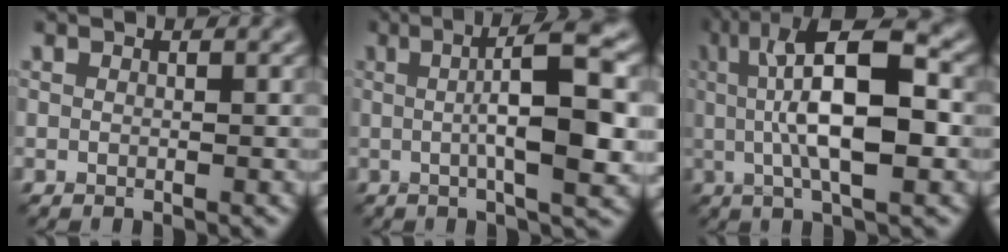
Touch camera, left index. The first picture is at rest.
{"total": 8.9, "force": [0.5, 2.0, 8.7], "torque": [-0.116, 0.007, 0.004]}
{"total": 10.4, "force": [1.1, 3.3, 9.8], "torque": [-0.154, 0.020, 0.012]}